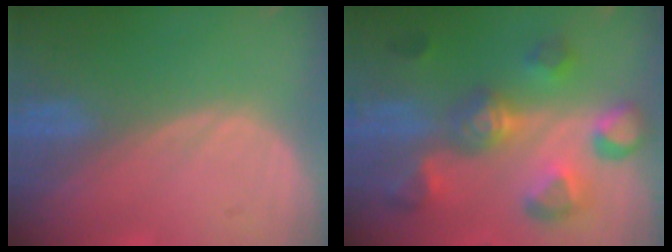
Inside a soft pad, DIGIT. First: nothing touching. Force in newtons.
{"total": 9.5, "press": 9.4, "slide": 1.2}